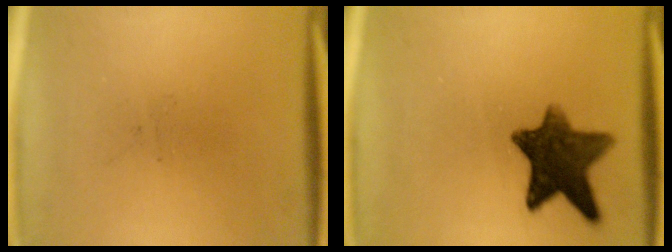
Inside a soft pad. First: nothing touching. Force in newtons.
{"total": 10.8}